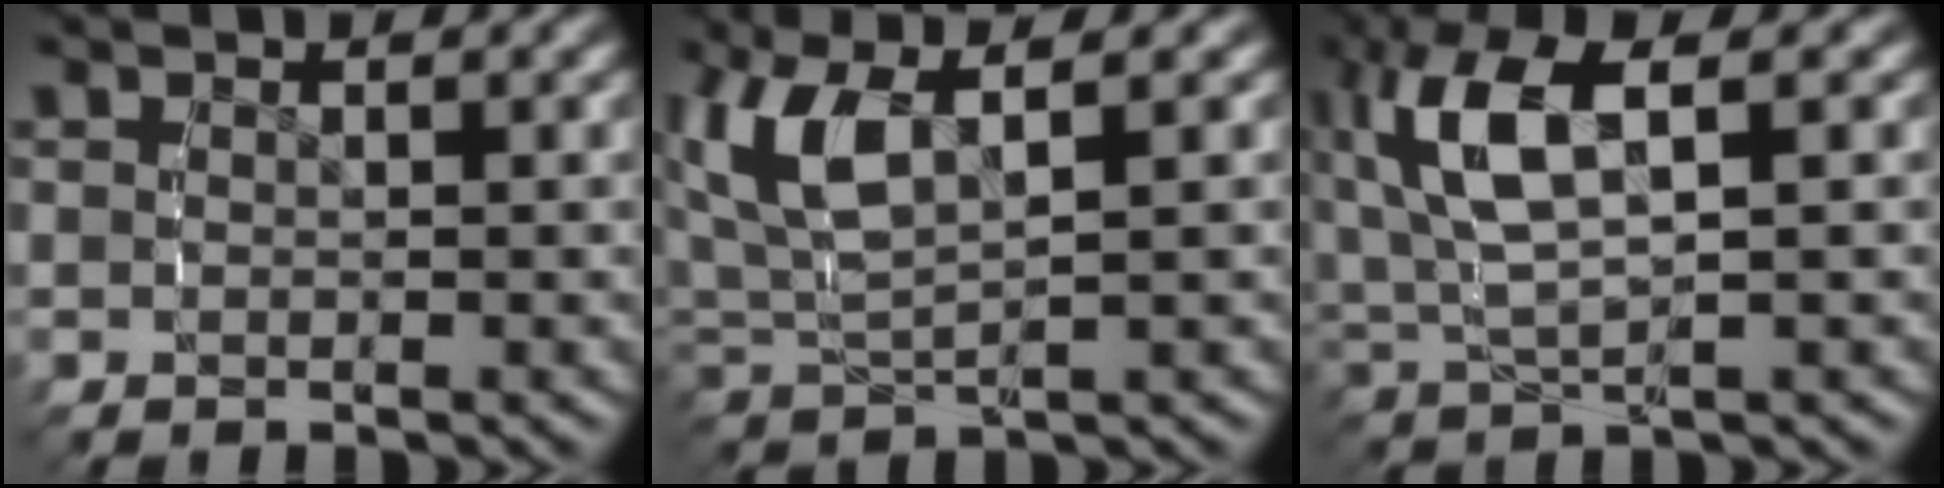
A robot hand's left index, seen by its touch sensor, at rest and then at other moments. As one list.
[{"total": 5.8, "force": [2.0, 3.5, 4.1], "torque": [-0.123, -0.003, 0.041]}, {"total": 5.5, "force": [1.3, 2.3, 4.8], "torque": [-0.118, -0.007, 0.037]}]